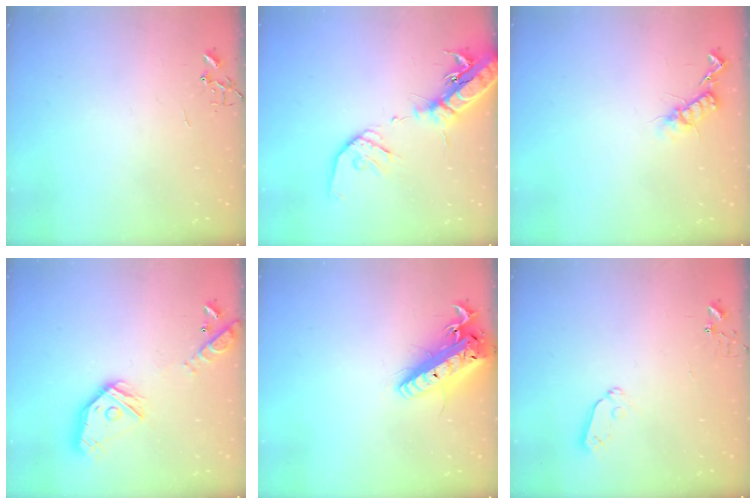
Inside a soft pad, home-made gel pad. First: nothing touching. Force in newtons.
{"total": 19.0, "press": 18.5, "slide": 4.3}
{"total": 10.8, "press": 10.8, "slide": 0.1}
{"total": 18.0, "press": 17.8, "slide": 2.3}
{"total": 19.2, "press": 18.7, "slide": 4.1}
{"total": 5.9, "press": 5.8, "slide": 1.0}